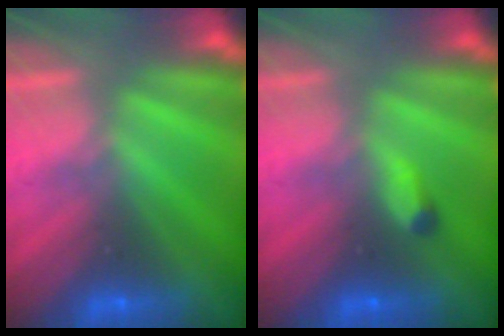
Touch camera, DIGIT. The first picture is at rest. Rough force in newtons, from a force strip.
{"total": 2.4}